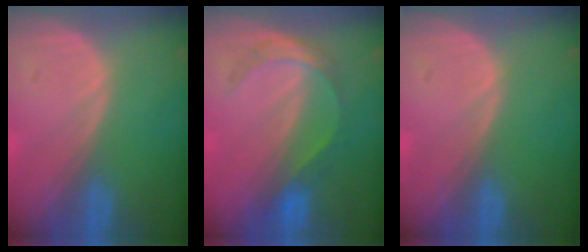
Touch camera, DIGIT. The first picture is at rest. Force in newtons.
{"total": 4.6, "press": 4.6, "slide": 0.2}
{"total": 0.0}